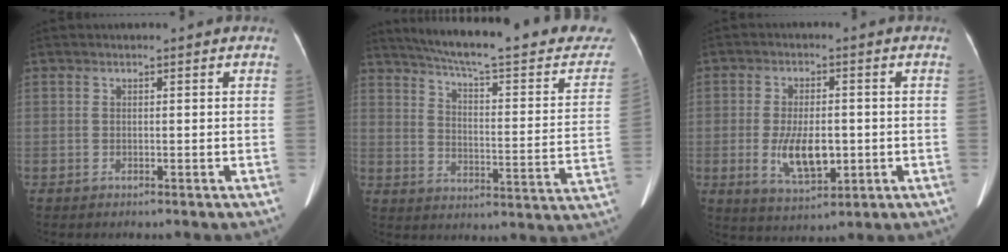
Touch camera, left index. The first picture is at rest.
{"total": 27.4, "force": [23.9, 3.5, 12.9], "torque": [-0.189, -0.052, 0.299]}
{"total": 8.0, "force": [-1.5, 3.4, 7.1], "torque": [-0.139, -0.008, -0.017]}